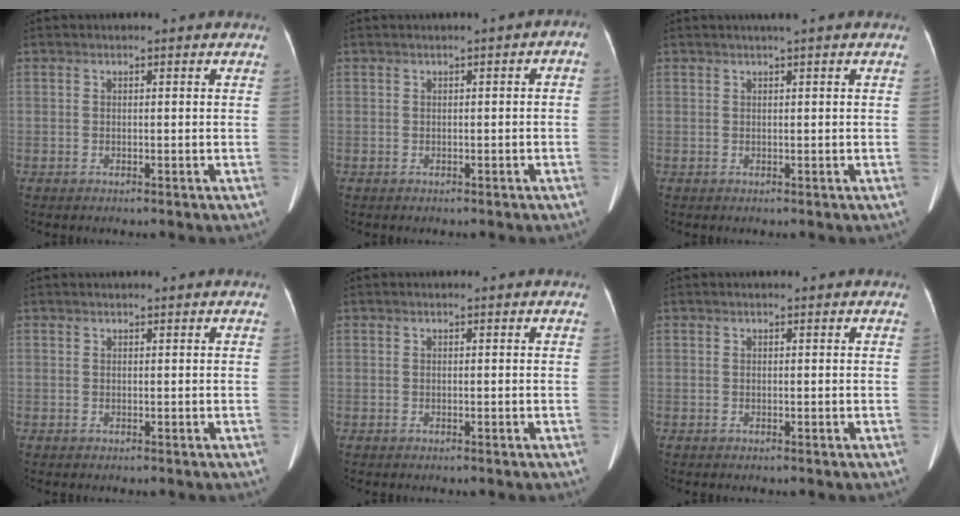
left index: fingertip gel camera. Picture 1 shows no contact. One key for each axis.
{"total": 1.4, "fx": -0.2, "fy": 0.6, "fz": 1.2, "tx": -0.010, "ty": 0.011, "tz": -0.004}
{"total": 1.2, "fx": 0.8, "fy": -0.3, "fz": 0.8, "tx": -0.015, "ty": 0.003, "tz": 0.018}
{"total": 0.7, "fx": 0.6, "fy": 0.2, "fz": 0.2, "tx": -0.007, "ty": 0.017, "tz": 0.012}
{"total": 0.0}
{"total": 0.8, "fx": 0.6, "fy": 0.2, "fz": 0.3, "tx": -0.006, "ty": 0.014, "tz": 0.003}